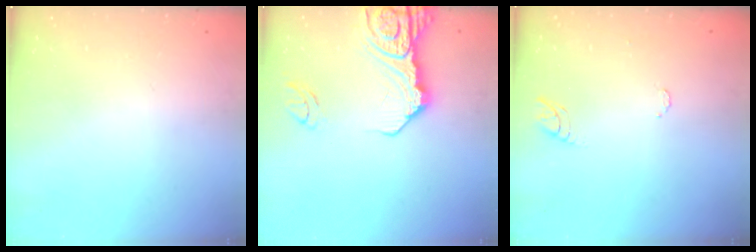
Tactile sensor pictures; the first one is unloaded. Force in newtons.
{"total": 16.1, "press": 16.0, "slide": 1.8}
{"total": 5.3, "press": 5.2, "slide": 0.5}